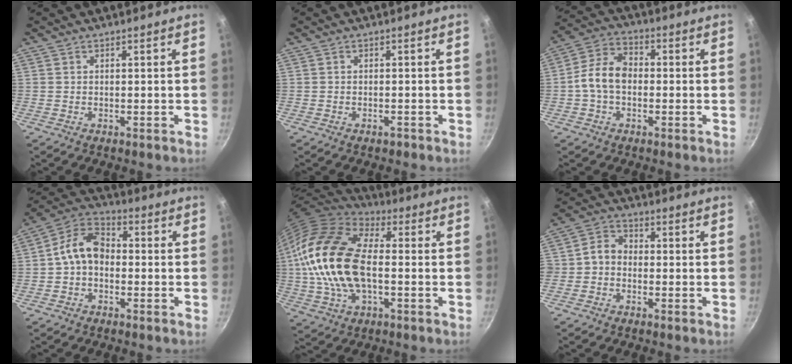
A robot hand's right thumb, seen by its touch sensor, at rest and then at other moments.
{"total": 0.9, "force": [-0.7, 0.5, 0.4], "torque": [-0.006, 0.006, -0.007]}
{"total": 8.5, "force": [-0.8, 6.0, 6.0], "torque": [-0.098, 0.028, -0.032]}
{"total": 9.1, "force": [-0.8, 6.5, 6.3], "torque": [-0.089, 0.035, -0.033]}
{"total": 21.4, "force": [-0.2, 12.3, 17.5], "torque": [-0.334, 0.029, -0.015]}
{"total": 4.7, "force": [-1.1, 3.8, 2.4], "torque": [-0.025, 0.020, -0.036]}